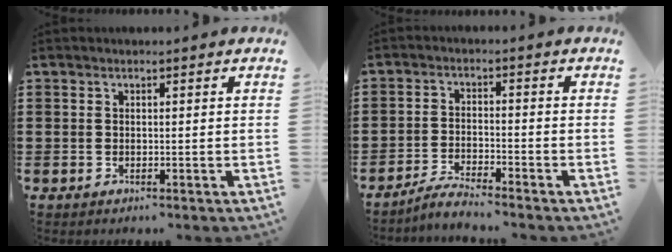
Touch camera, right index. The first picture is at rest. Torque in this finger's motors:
{"motor_torque": [0.96, 1.18, -0.05, -0.01]}